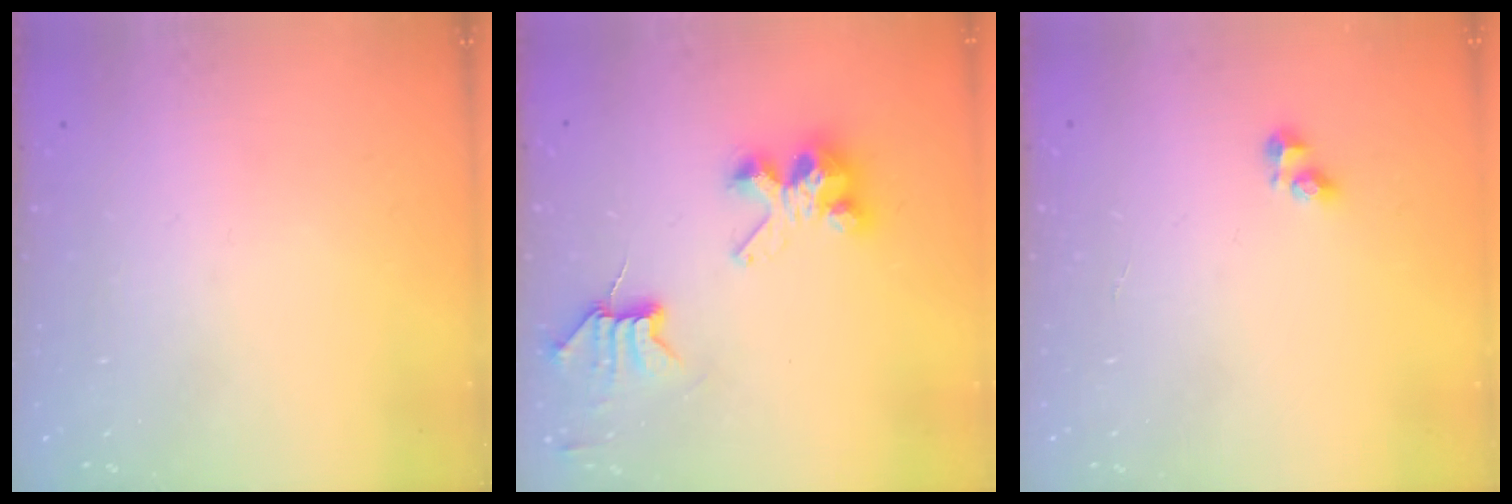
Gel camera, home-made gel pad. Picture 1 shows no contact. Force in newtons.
{"total": 6.1, "press": 6.1, "slide": 0.2}
{"total": 2.5, "press": 2.5, "slide": 0.2}